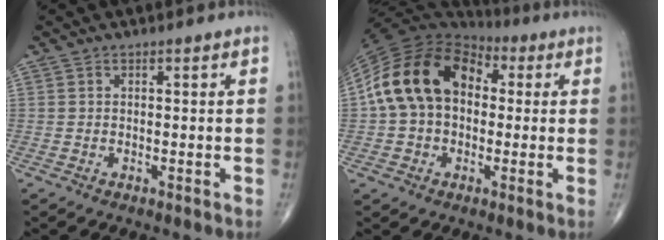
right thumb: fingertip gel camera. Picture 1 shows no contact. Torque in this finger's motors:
{"motor_torque": [1.79, 1.80, 0.82, 0.43, 0.42]}